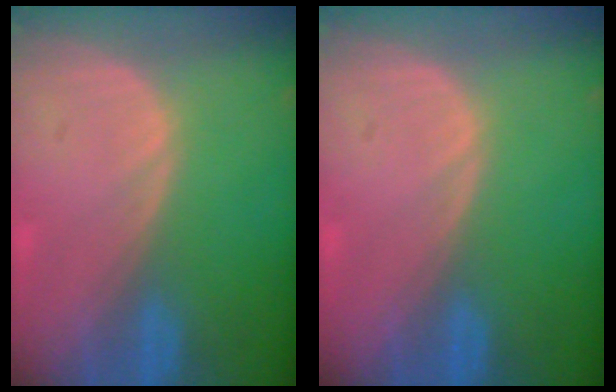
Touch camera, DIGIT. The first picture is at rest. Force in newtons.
{"total": 0.0}